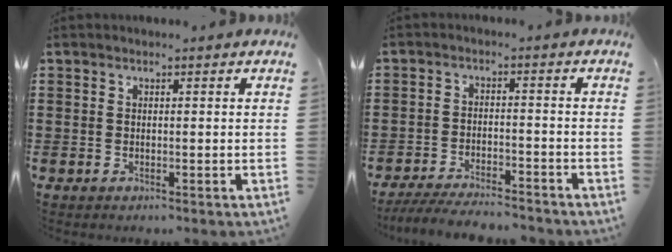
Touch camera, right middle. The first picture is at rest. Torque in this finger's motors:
{"motor_torque": [2.14, 0.00, 0.33, 0.07]}